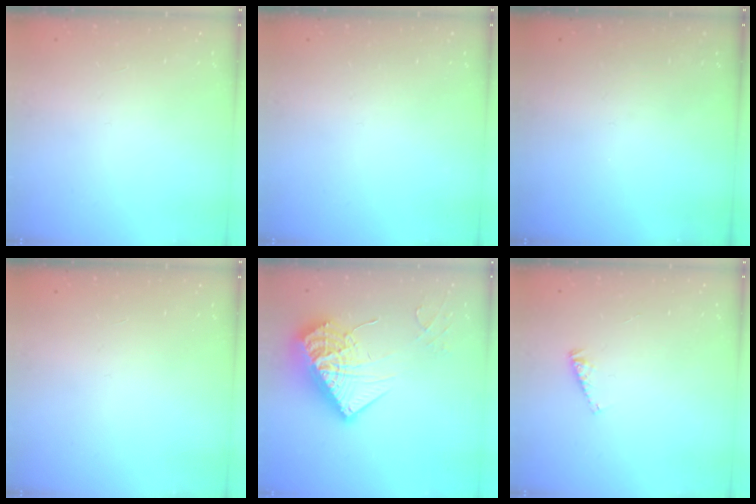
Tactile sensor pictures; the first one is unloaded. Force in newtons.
{"total": 0.0}
{"total": 0.0}
{"total": 0.0}
{"total": 19.0, "press": 18.9, "slide": 1.8}
{"total": 3.4, "press": 3.4, "slide": 0.4}